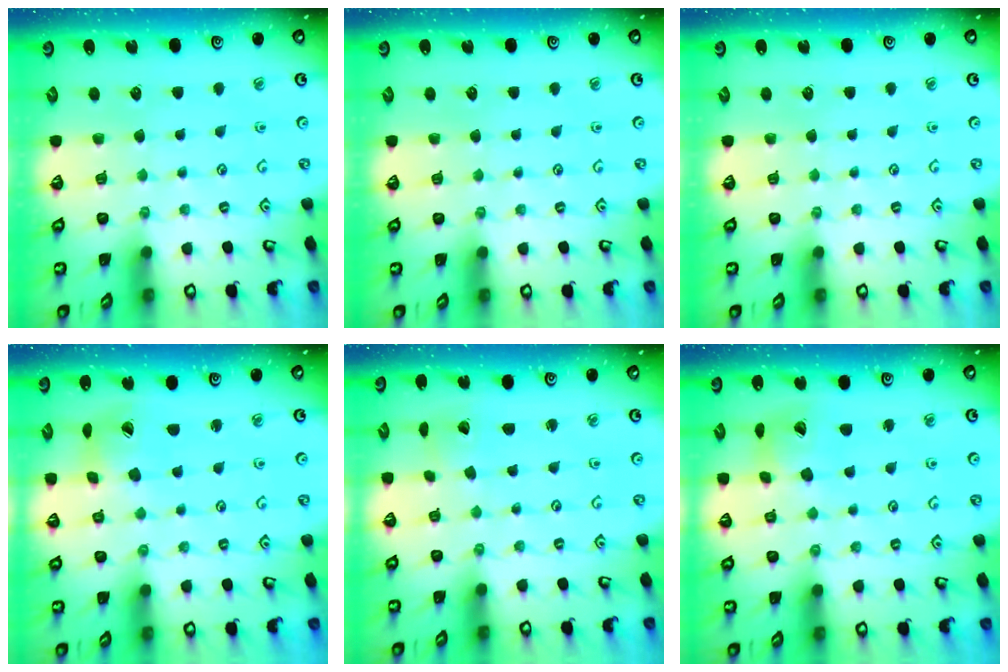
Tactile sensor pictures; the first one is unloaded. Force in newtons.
{"total": 0.0}
{"total": 0.0}
{"total": 7.5, "press": 7.5, "slide": 0.9}
{"total": 2.3, "press": 2.3, "slide": 0.2}
{"total": 9.7, "press": 9.6, "slide": 1.3}